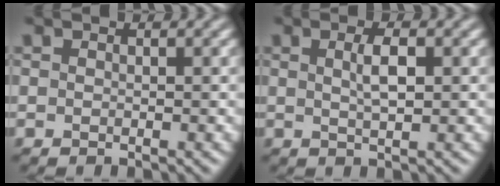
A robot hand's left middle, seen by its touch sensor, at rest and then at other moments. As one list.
[{"total": 2.3, "force": [0.6, 0.6, 2.2], "torque": [-0.041, 0.004, 0.010]}]